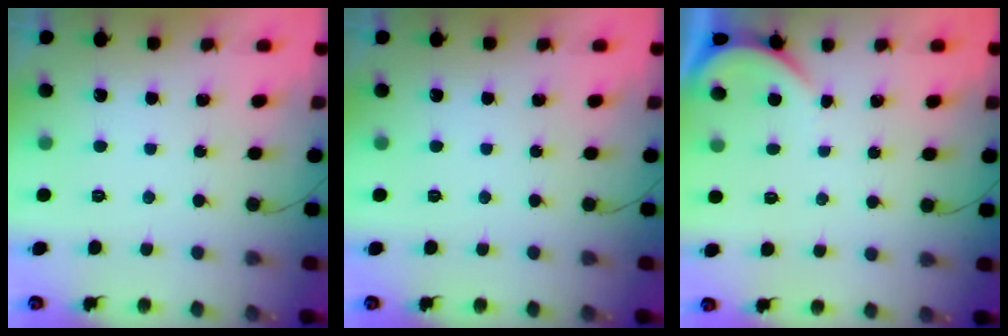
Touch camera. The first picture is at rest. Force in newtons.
{"total": 0.0}
{"total": 1.6, "press": 1.6, "slide": 0.2}